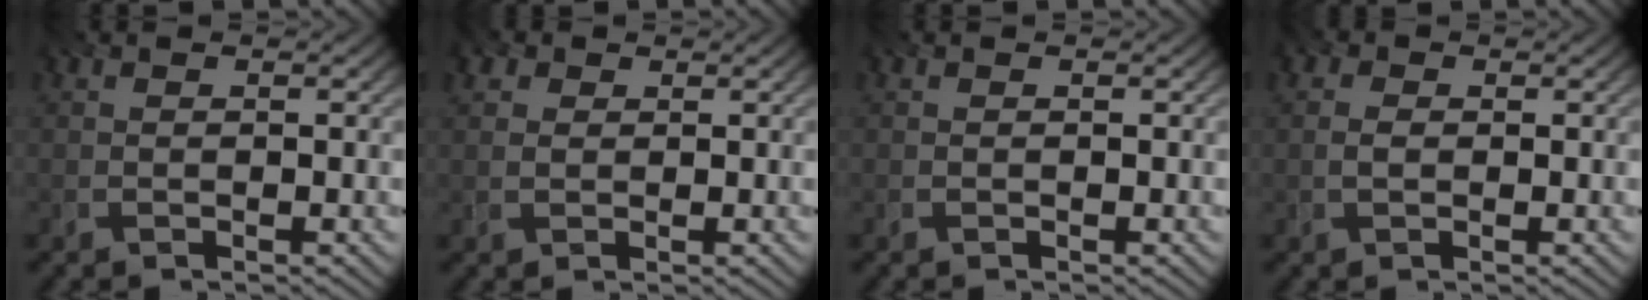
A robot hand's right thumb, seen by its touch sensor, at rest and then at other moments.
{"total": 2.1, "force": [1.0, 1.6, 1.0], "torque": [-0.025, 0.003, 0.018]}
{"total": 0.0}
{"total": 2.4, "force": [0.1, 1.8, 1.6], "torque": [-0.035, 0.004, -0.010]}